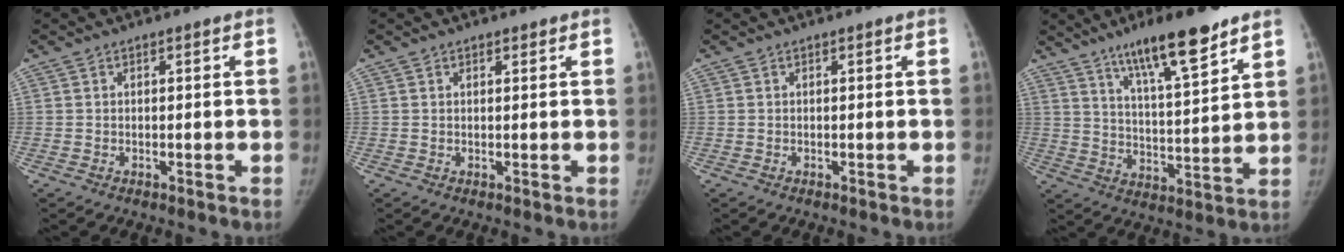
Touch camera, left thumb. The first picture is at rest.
{"total": 0.7, "force": [0.5, 0.4, 0.1], "torque": [0.005, -0.004, 0.005]}
{"total": 0.0}
{"total": 14.6, "force": [9.8, 2.6, 10.5], "torque": [-0.159, -0.053, 0.167]}